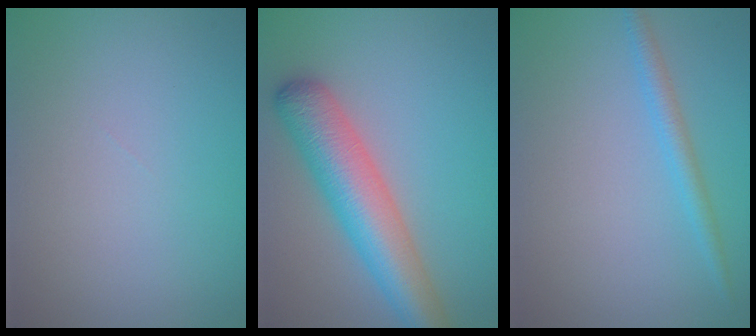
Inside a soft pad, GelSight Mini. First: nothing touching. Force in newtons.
{"total": 7.0, "press": 7.0, "slide": 0.2}
{"total": 1.8, "press": 1.8, "slide": 0.1}